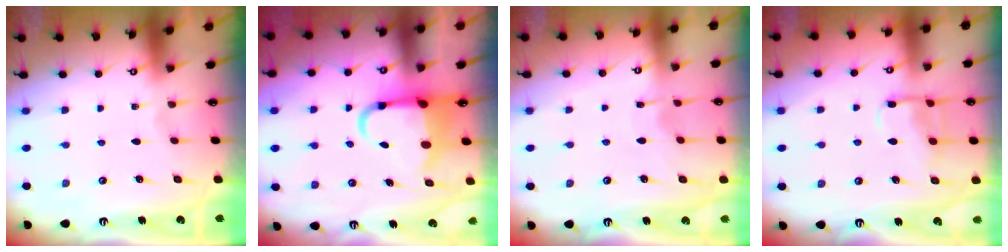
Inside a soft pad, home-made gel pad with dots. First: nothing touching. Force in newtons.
{"total": 7.0, "press": 6.8, "slide": 1.5}
{"total": 3.6, "press": 3.6, "slide": 0.4}
{"total": 10.5, "press": 10.4, "slide": 0.9}